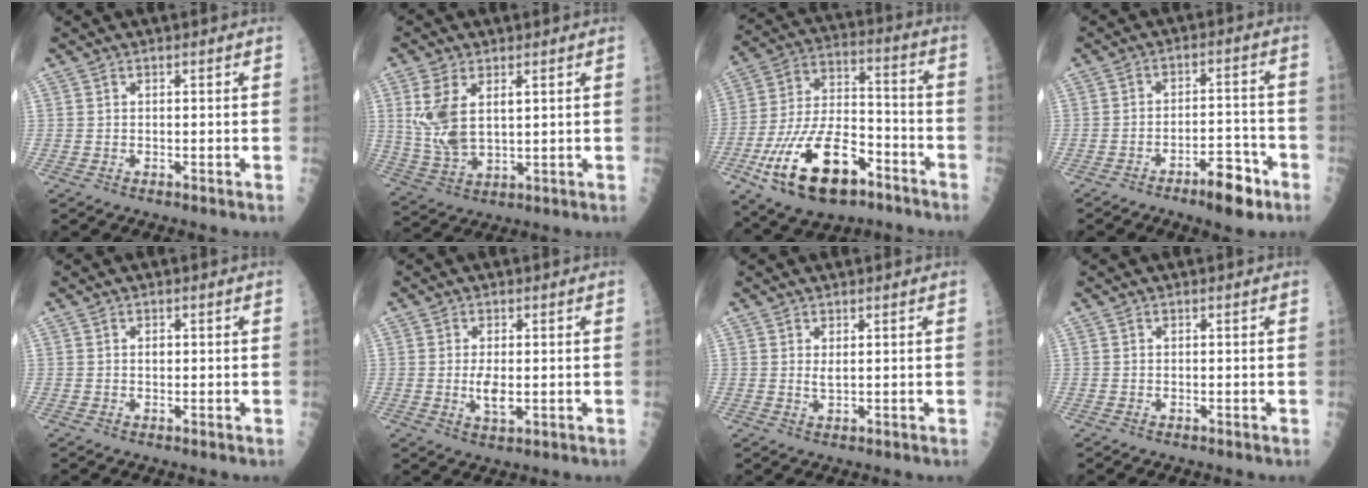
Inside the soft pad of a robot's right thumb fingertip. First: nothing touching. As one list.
[{"total": 9.9, "force": [2.8, 5.3, 7.9], "torque": [-0.166, -0.008, 0.066]}, {"total": 21.8, "force": [-10.2, 10.7, 16.0], "torque": [-0.301, 0.057, -0.170]}, {"total": 8.4, "force": [-5.0, 2.9, 6.1], "torque": [-0.075, 0.036, -0.073]}, {"total": 0.9, "force": [0.1, 0.6, 0.6], "torque": [-0.006, 0.002, 0.001]}, {"total": 3.9, "force": [-0.1, 1.6, 3.5], "torque": [-0.066, -0.009, 0.001]}, {"total": 1.3, "force": [0.5, 0.3, 1.1], "torque": [-0.021, -0.006, 0.010]}, {"total": 0.0}]